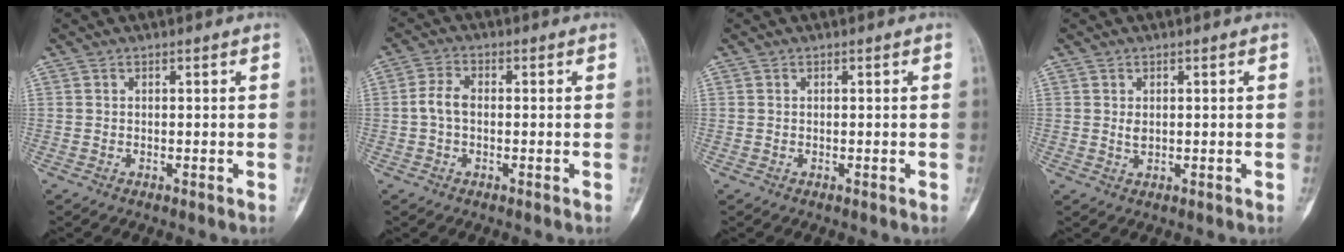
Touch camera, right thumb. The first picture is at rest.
{"total": 4.0, "force": [-0.3, 2.6, 3.1], "torque": [-0.064, 0.013, -0.013]}
{"total": 0.0}
{"total": 1.4, "force": [0.2, 0.9, 1.0], "torque": [-0.016, -0.004, 0.007]}